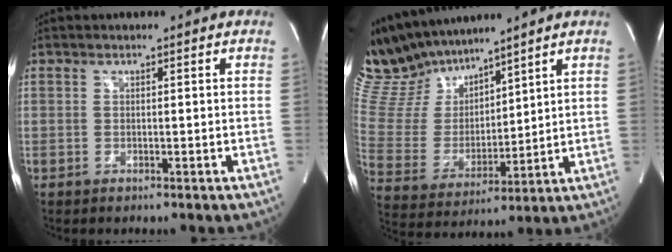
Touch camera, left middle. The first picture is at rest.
{"total": 14.0, "force": [12.7, 4.3, 4.2], "torque": [-0.105, 0.016, 0.261]}